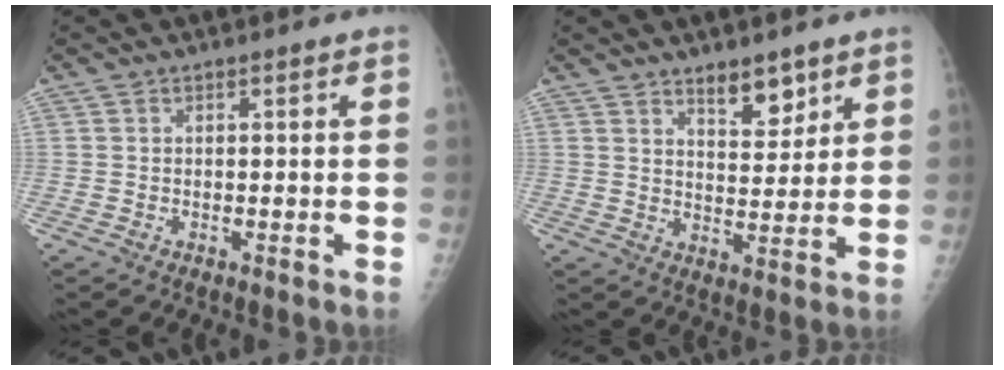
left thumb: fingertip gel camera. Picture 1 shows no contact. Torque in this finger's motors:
{"motor_torque": [0.11, -0.01, 0.26, -0.03, 0.02]}